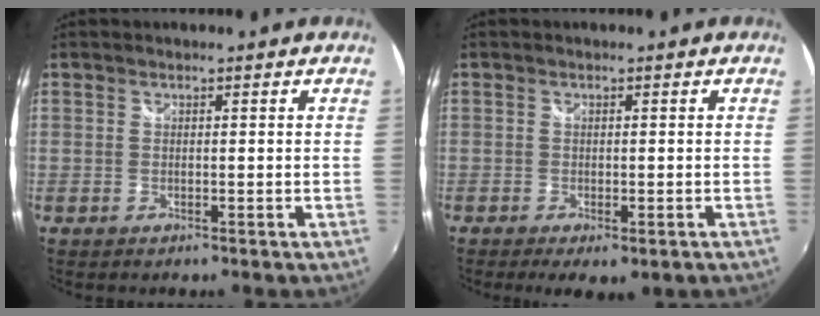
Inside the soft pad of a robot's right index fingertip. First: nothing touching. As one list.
[{"total": 4.6, "force": [-2.7, 1.7, 3.3], "torque": [-0.064, -0.022, -0.036]}]